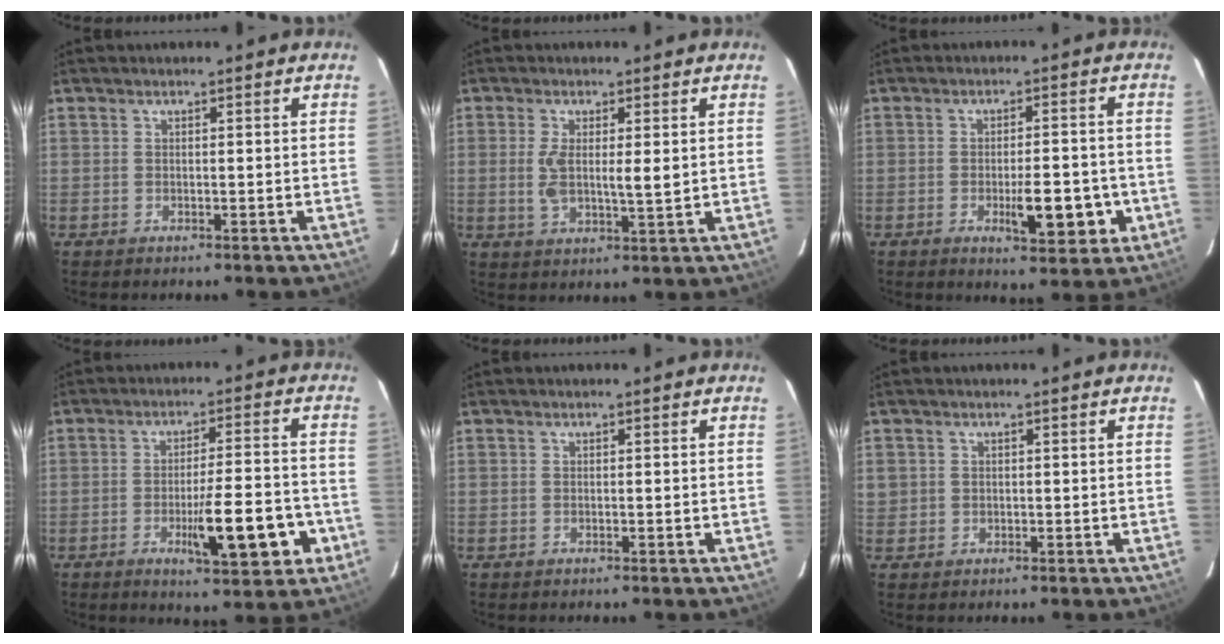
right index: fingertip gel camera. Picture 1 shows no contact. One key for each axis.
{"total": 6.0, "fx": 0.6, "fy": 1.6, "fz": 5.8, "tx": -0.107, "ty": -0.003, "tz": 0.015}
{"total": 7.9, "fx": -2.3, "fy": 2.3, "fz": 7.2, "tx": -0.100, "ty": -0.005, "tz": -0.026}
{"total": 11.1, "fx": -4.0, "fy": 2.0, "fz": 10.2, "tx": -0.148, "ty": -0.001, "tz": -0.052}
{"total": 0.0}
{"total": 1.8, "fx": 0.4, "fy": 1.7, "fz": 0.4, "tx": -0.004, "ty": 0.007, "tz": 0.010}